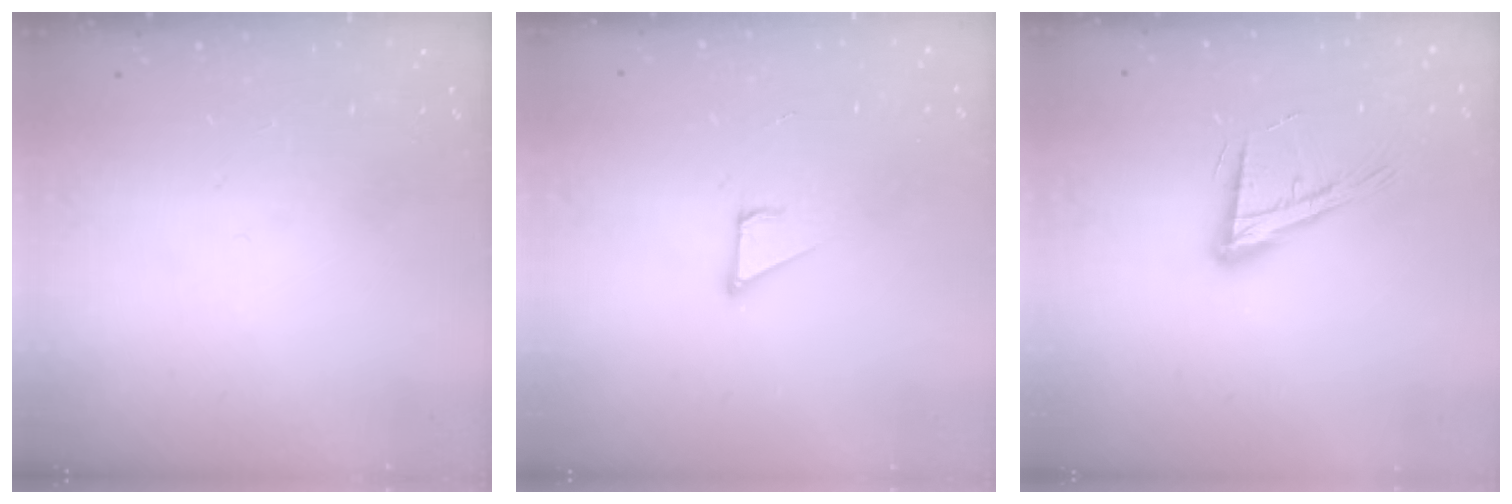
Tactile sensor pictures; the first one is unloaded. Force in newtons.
{"total": 3.2, "press": 3.2, "slide": 0.2}
{"total": 14.6, "press": 14.0, "slide": 3.9}